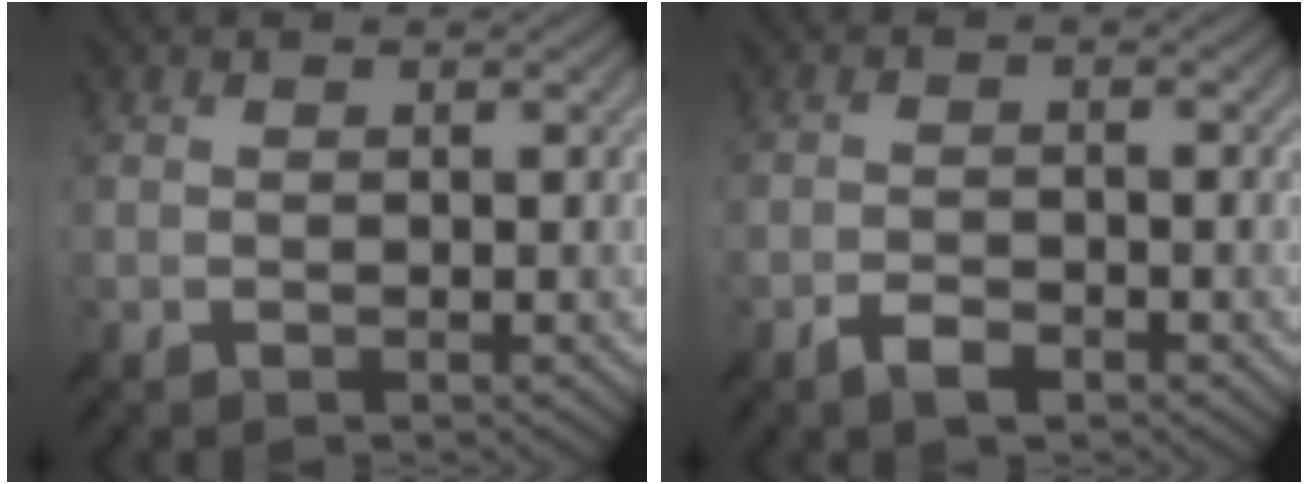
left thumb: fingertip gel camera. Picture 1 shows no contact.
{"total": 2.2, "force": [-1.7, 0.7, 1.3], "torque": [-0.029, -0.001, -0.033]}